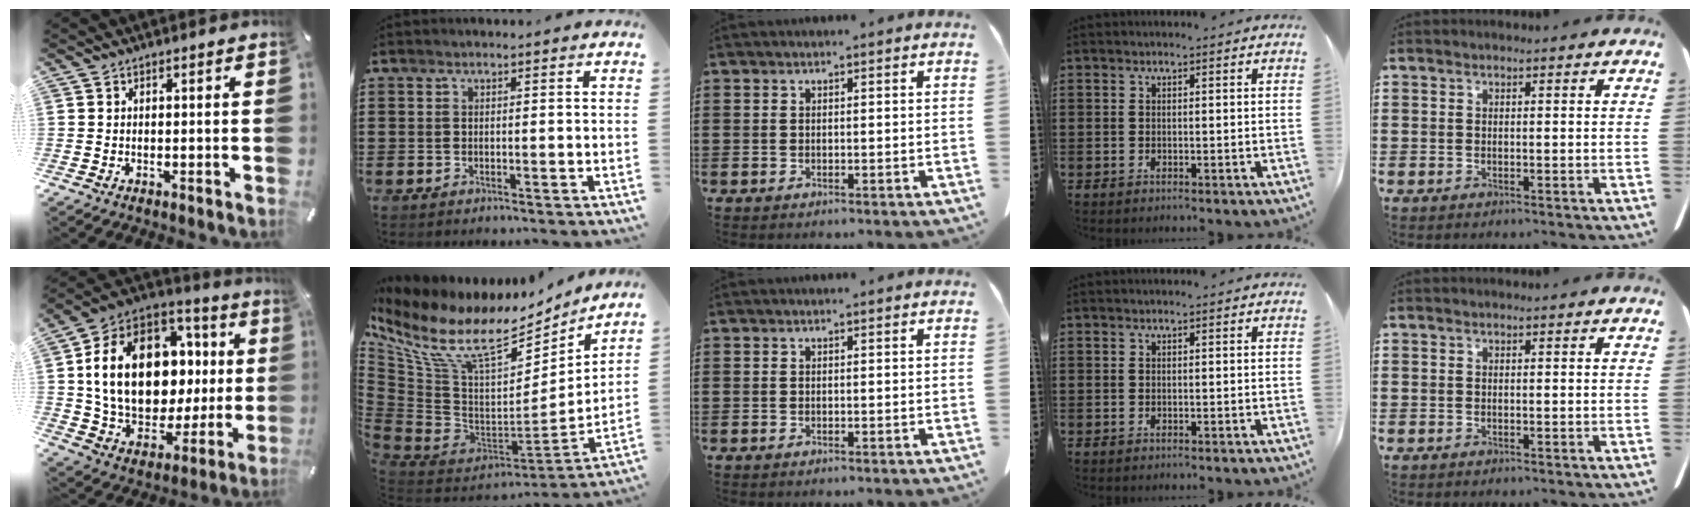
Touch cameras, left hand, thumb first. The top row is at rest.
{"thumb": {"total": 22.7, "force": [3.7, 16.1, 15.6], "torque": [-0.299, -0.017, 0.073]}, "index": {"total": 14.2, "force": [8.7, 5.8, 9.6], "torque": [-0.231, -0.062, 0.148]}}